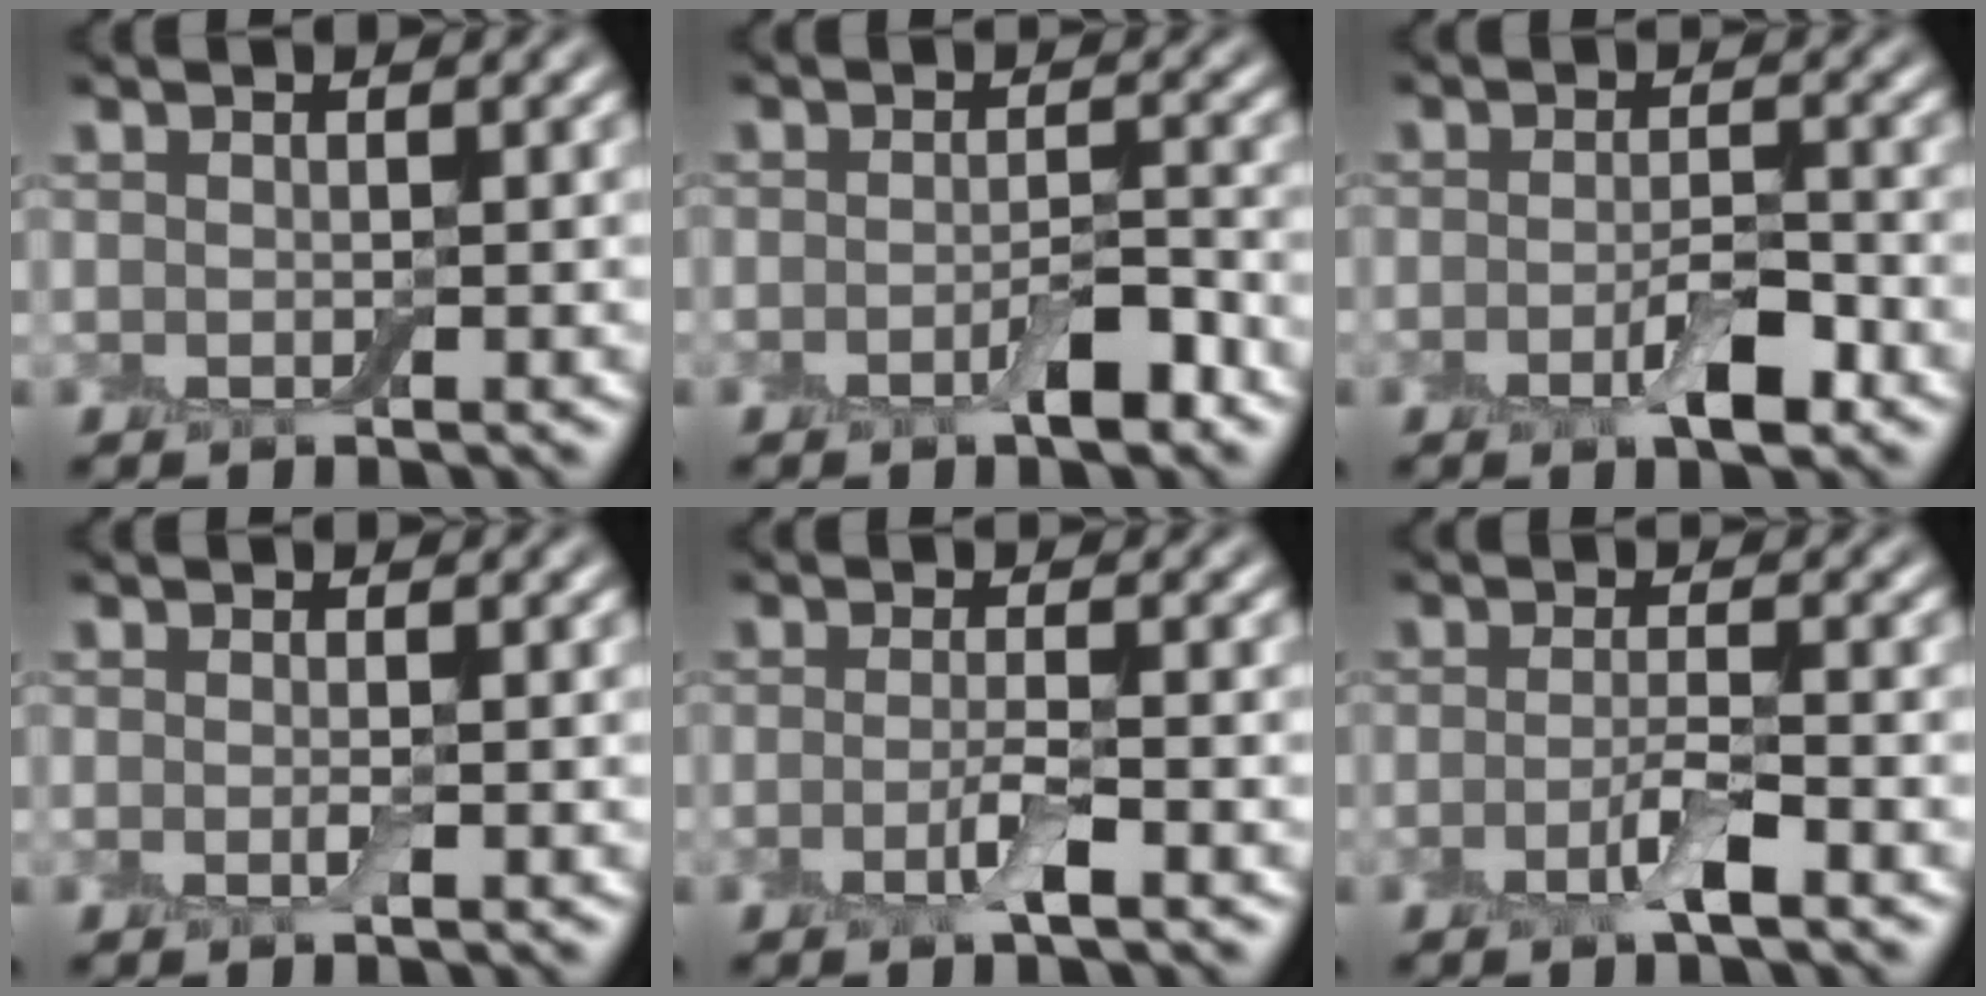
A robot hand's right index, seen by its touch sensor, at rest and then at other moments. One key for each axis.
{"total": 2.8, "fx": -1.5, "fy": 0.9, "fz": 2.2, "tx": -0.034, "ty": 0.004, "tz": -0.027}
{"total": 3.4, "fx": -1.5, "fy": 1.2, "fz": 2.7, "tx": -0.049, "ty": -0.001, "tz": -0.028}
{"total": 0.8, "fx": -0.3, "fy": 0.1, "fz": 0.7, "tx": -0.016, "ty": -0.006, "tz": -0.007}
{"total": 2.3, "fx": -1.0, "fy": 0.4, "fz": 2.0, "tx": -0.040, "ty": -0.001, "tz": -0.024}
{"total": 2.7, "fx": -1.3, "fy": 0.5, "fz": 2.3, "tx": -0.044, "ty": 0.002, "tz": -0.031}